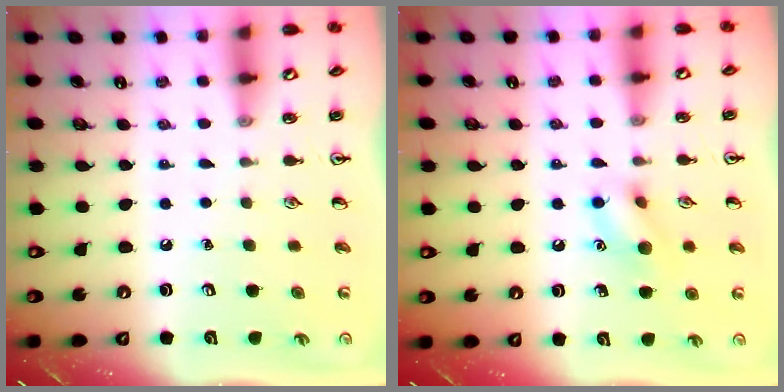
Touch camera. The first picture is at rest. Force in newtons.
{"total": 10.0, "press": 10.0, "slide": 0.8}